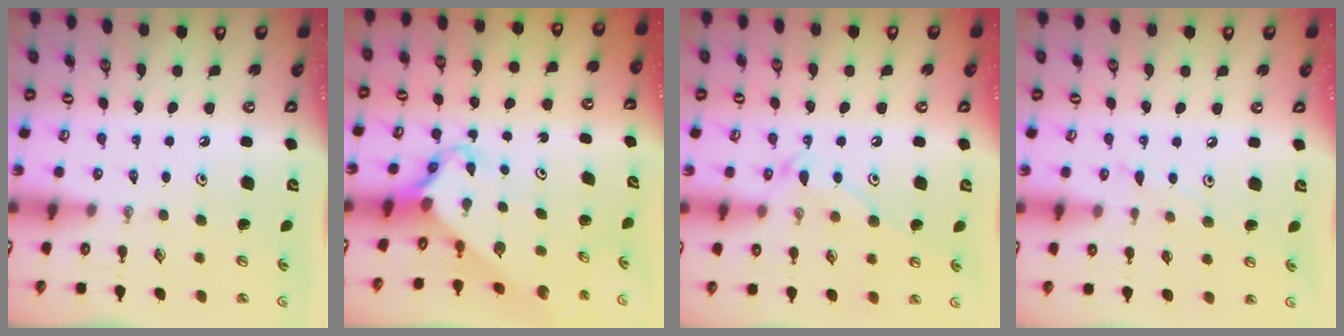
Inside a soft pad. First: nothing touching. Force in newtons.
{"total": 2.9, "press": 2.9, "slide": 0.2}
{"total": 11.2, "press": 11.1, "slide": 1.0}
{"total": 5.3, "press": 5.2, "slide": 0.6}